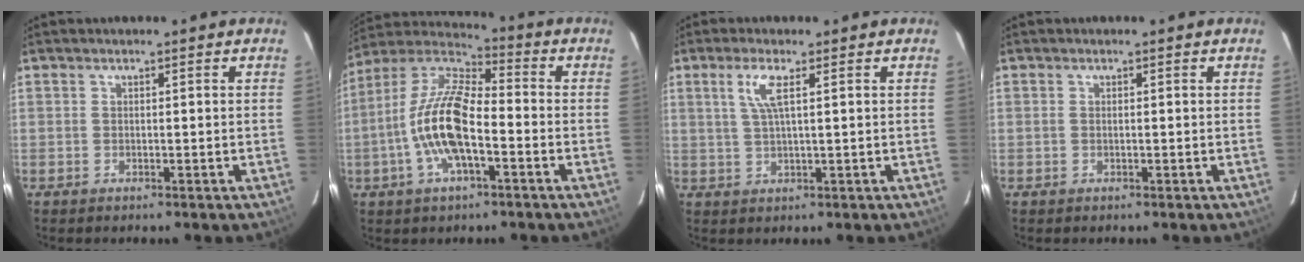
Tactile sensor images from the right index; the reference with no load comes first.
{"total": 14.8, "force": [-4.2, 5.5, 13.1], "torque": [-0.263, 0.003, -0.085]}
{"total": 4.2, "force": [1.6, 0.2, 3.8], "torque": [-0.080, 0.001, 0.034]}
{"total": 0.0}